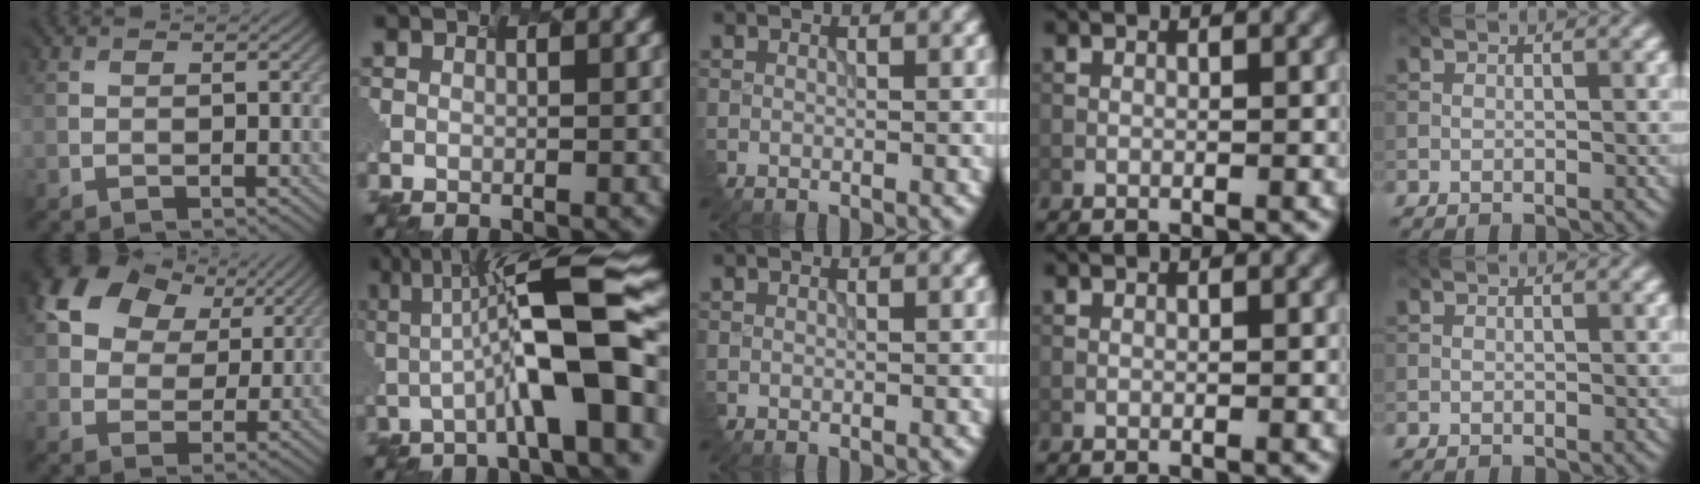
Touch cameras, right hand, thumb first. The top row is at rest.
{"thumb": {"total": 13.4, "force": [7.1, 9.2, 6.6], "torque": [-0.168, 0.053, 0.122]}, "index": {"total": 10.2, "force": [-1.3, 1.5, 10.0], "torque": [-0.167, 0.018, -0.001]}}